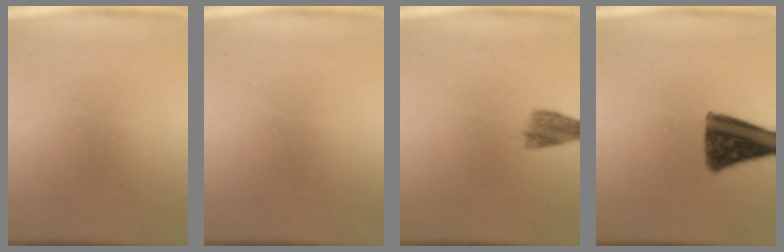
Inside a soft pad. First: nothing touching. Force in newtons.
{"total": 0.0}
{"total": 2.1}
{"total": 12.0}